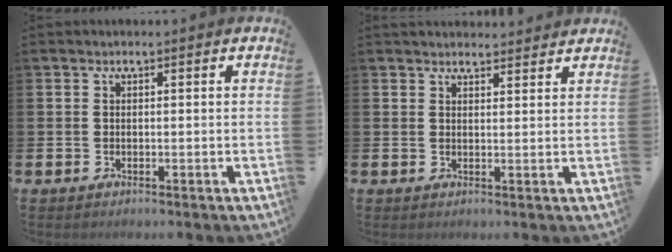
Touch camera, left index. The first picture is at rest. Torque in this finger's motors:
{"motor_torque": [0.45, -1.69, 0.22, 0.01]}